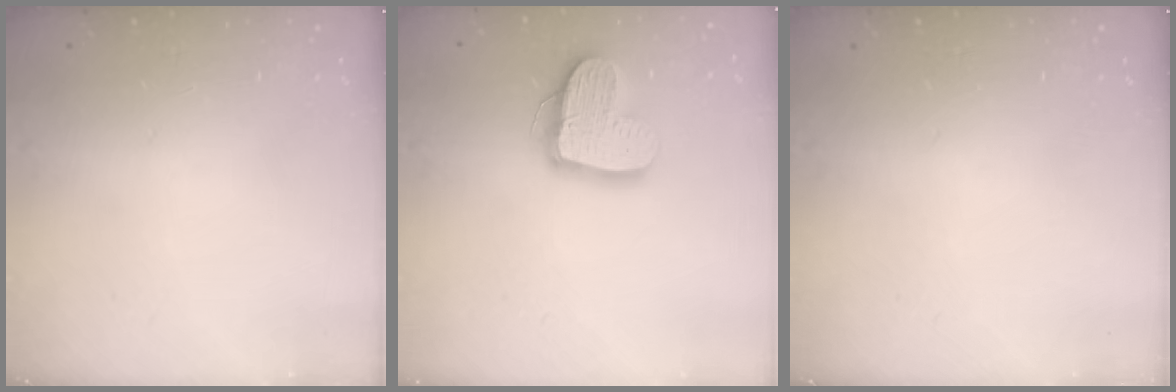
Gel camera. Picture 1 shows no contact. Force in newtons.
{"total": 16.5, "press": 16.5, "slide": 1.6}
{"total": 0.0}